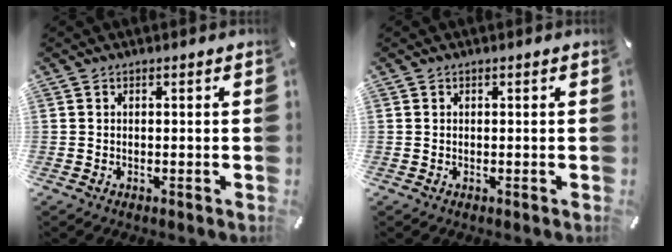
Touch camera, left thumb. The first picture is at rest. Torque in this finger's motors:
{"motor_torque": [0.00, 0.00, -0.01, 0.01, 0.00]}